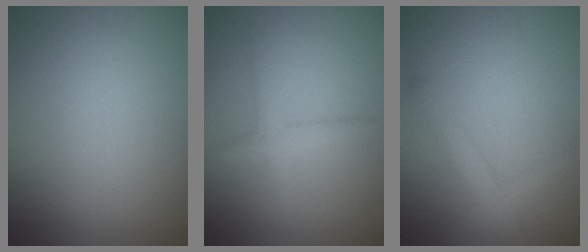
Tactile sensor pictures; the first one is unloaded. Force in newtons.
{"total": 1.7, "press": 1.7, "slide": 0.0}
{"total": 3.0, "press": 3.0, "slide": 0.1}